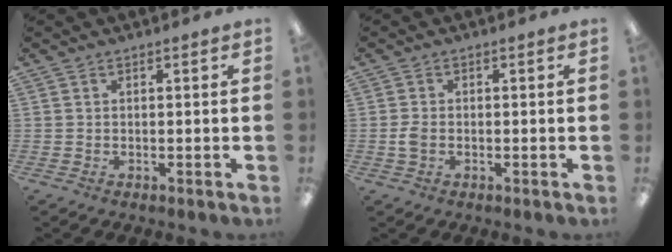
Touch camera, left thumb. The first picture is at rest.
{"total": 2.3, "force": [-0.3, 1.5, 1.8], "torque": [-0.039, 0.002, -0.008]}